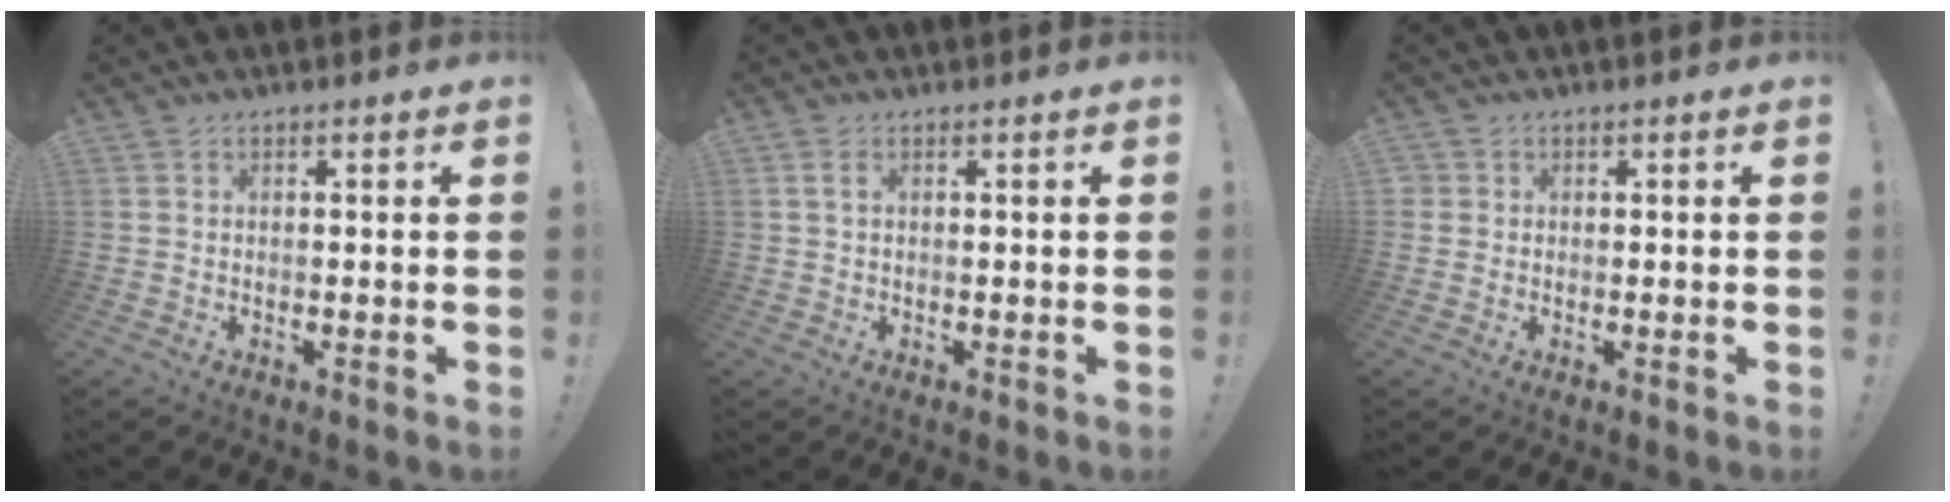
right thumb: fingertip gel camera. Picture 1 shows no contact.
{"total": 1.8, "force": [0.6, 0.9, 1.5], "torque": [-0.021, 0.000, 0.010]}
{"total": 1.5, "force": [0.2, 1.4, 0.4], "torque": [-0.007, 0.003, 0.005]}